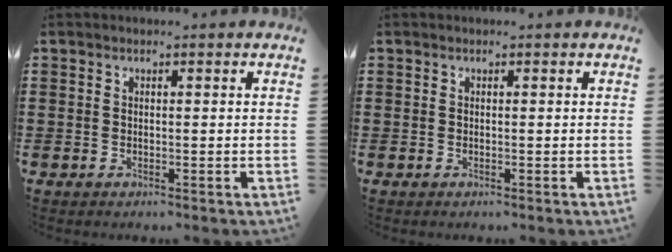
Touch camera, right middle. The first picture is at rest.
{"total": 0.0}